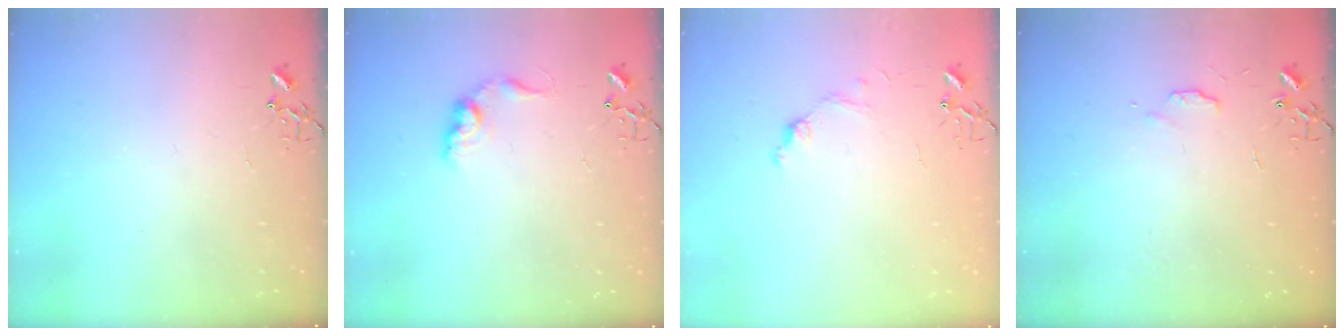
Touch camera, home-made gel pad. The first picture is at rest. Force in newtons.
{"total": 10.0, "press": 10.0, "slide": 0.2}
{"total": 6.0, "press": 5.9, "slide": 0.7}
{"total": 4.7, "press": 4.6, "slide": 0.7}